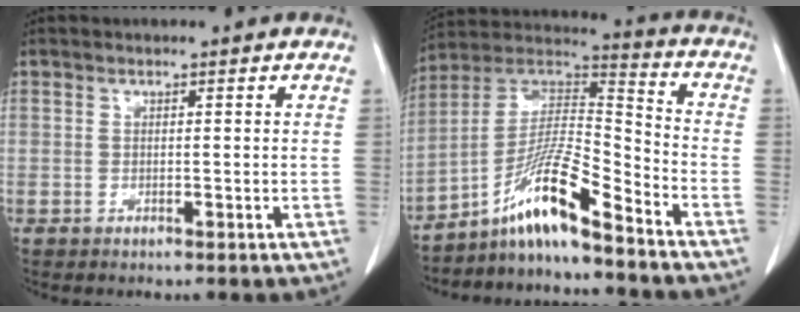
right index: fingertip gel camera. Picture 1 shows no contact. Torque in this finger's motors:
{"motor_torque": [1.35, -0.79, 0.73, 0.20]}